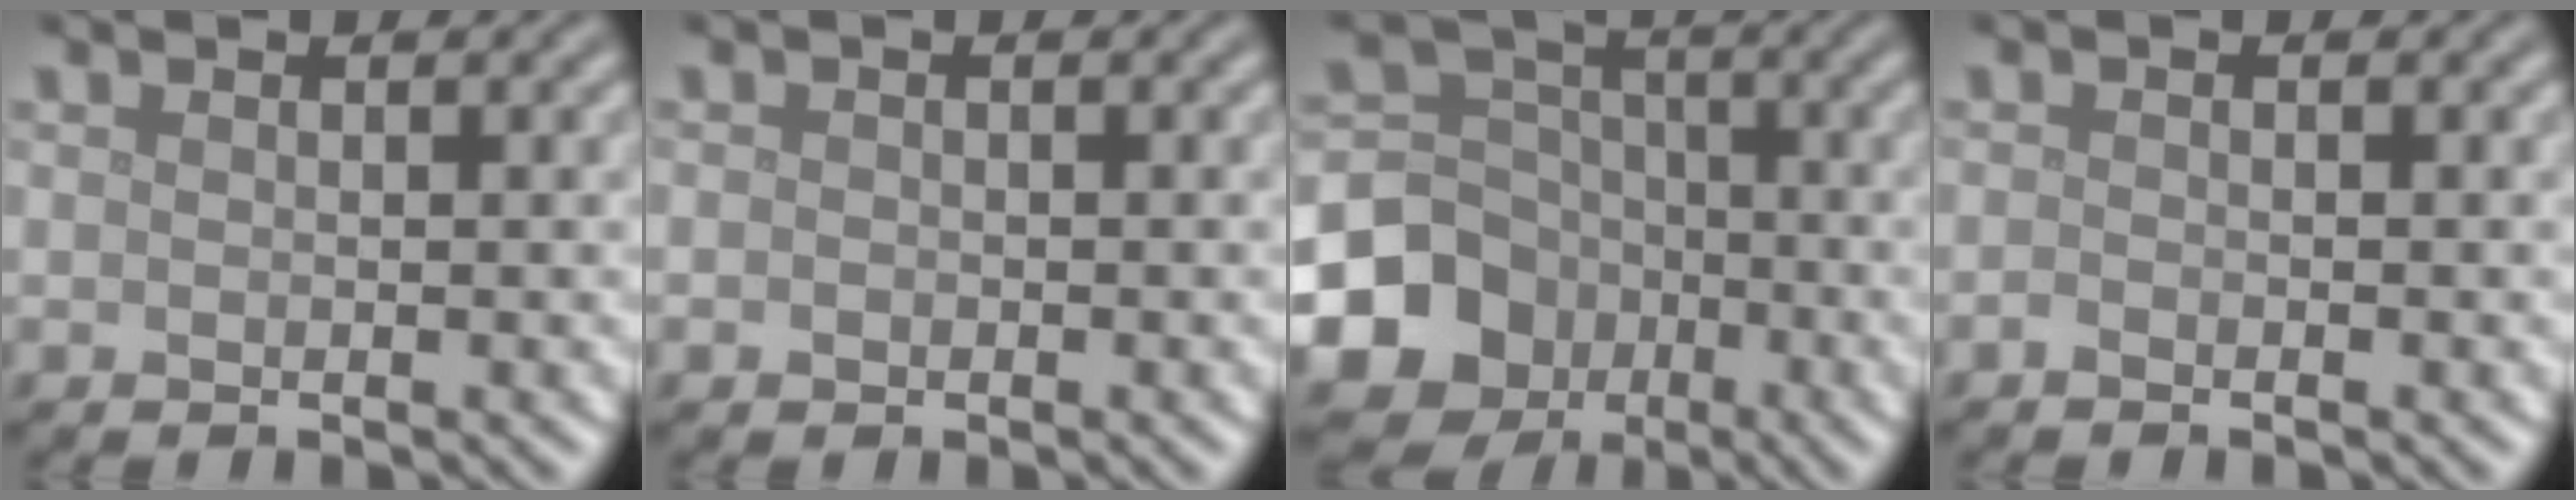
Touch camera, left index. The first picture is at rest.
{"total": 0.7, "force": [-0.3, 0.6, 0.2], "torque": [-0.003, -0.003, -0.007]}
{"total": 9.7, "force": [-4.0, 8.4, 2.7], "torque": [-0.065, -0.014, -0.095]}
{"total": 0.6, "force": [-0.5, 0.2, 0.2], "torque": [-0.003, -0.001, -0.010]}